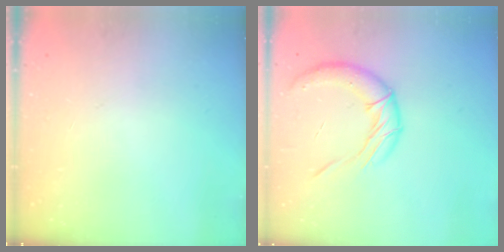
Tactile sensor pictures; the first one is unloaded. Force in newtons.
{"total": 14.7, "press": 14.5, "slide": 2.0}